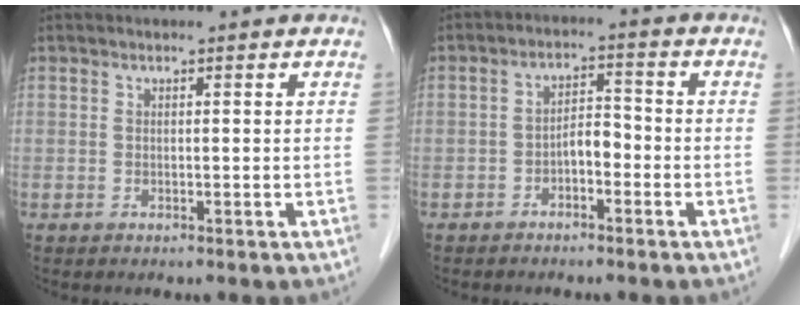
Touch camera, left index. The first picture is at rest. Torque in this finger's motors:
{"motor_torque": [0.04, 0.03, 0.04, 0.02]}